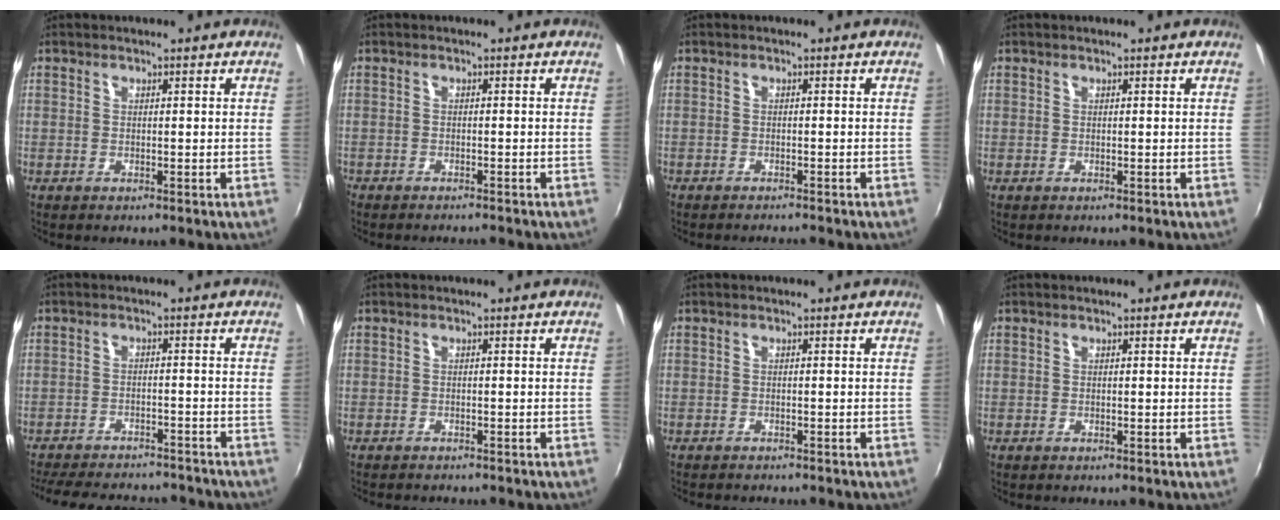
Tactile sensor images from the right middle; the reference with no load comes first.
{"total": 2.4, "force": [-2.3, 0.4, 0.6], "torque": [-0.029, -0.009, -0.043]}
{"total": 2.6, "force": [-2.5, 0.3, 0.7], "torque": [-0.028, -0.010, -0.044]}
{"total": 0.0}
{"total": 18.3, "force": [-15.9, 5.3, 7.1], "torque": [-0.157, -0.005, -0.216]}
{"total": 3.0, "force": [-2.8, 0.5, 1.0], "torque": [-0.026, -0.013, -0.043]}
{"total": 2.9, "force": [-2.7, 0.5, 0.9], "torque": [-0.025, -0.013, -0.042]}
{"total": 0.0}